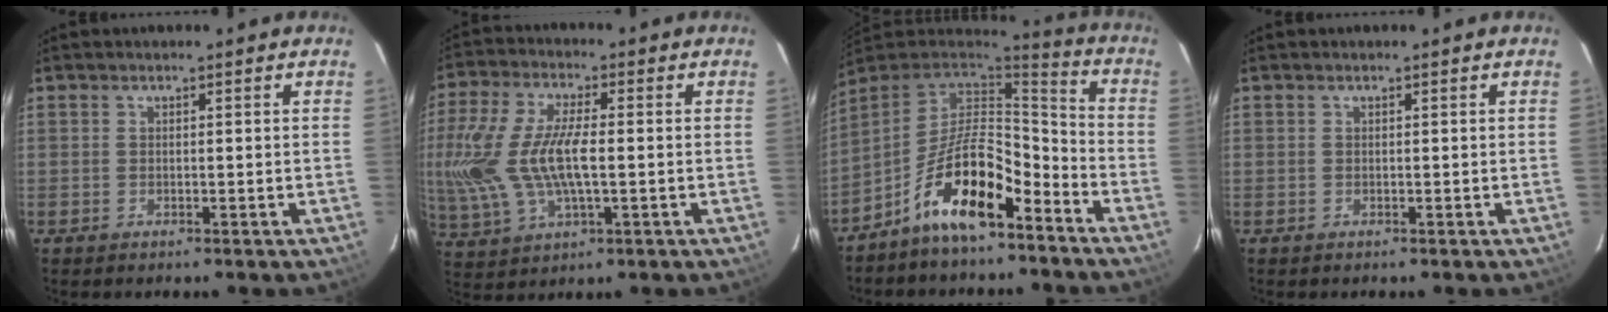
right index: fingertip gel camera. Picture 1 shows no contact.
{"total": 17.2, "force": [-0.5, 7.5, 15.5], "torque": [-0.336, -0.002, -0.003]}
{"total": 14.7, "force": [-8.6, 5.3, 10.8], "torque": [-0.205, 0.013, -0.158]}
{"total": 0.0}